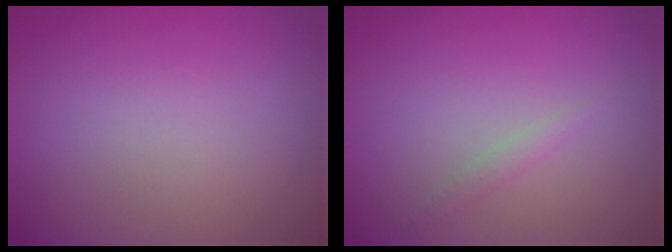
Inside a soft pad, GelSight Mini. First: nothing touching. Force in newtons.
{"total": 0.8, "press": 0.8, "slide": 0.0}